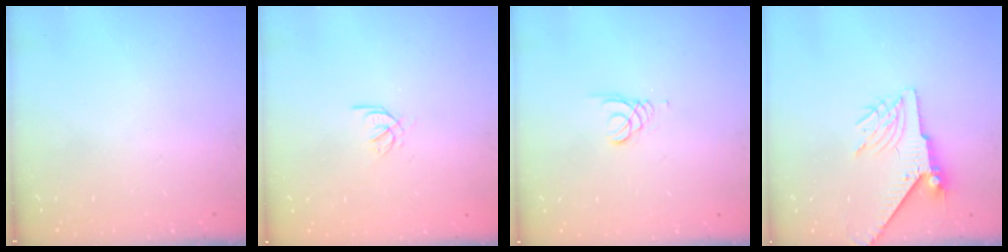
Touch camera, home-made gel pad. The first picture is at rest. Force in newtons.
{"total": 2.6, "press": 2.5, "slide": 0.6}
{"total": 1.5, "press": 1.5, "slide": 0.1}
{"total": 7.2, "press": 7.2, "slide": 1.0}